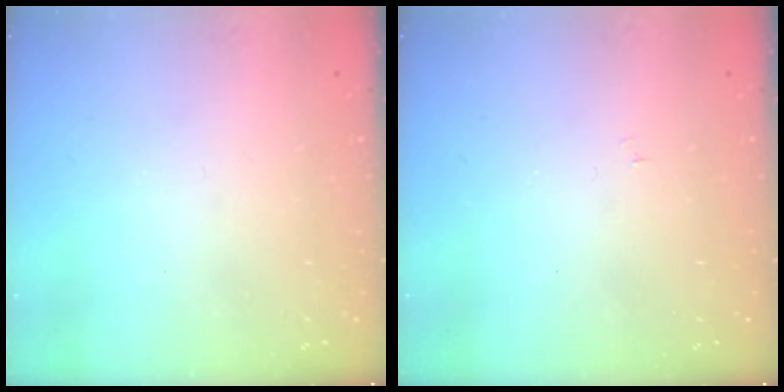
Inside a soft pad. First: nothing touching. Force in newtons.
{"total": 3.0, "press": 3.0, "slide": 0.3}